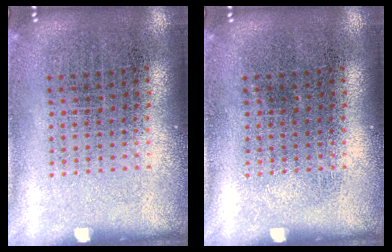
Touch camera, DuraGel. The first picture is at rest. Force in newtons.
{"total": 0.0}